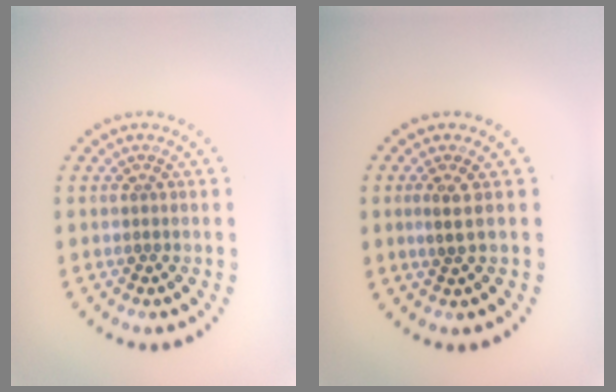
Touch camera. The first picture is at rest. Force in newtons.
{"total": 1.2, "press": 0.8, "slide": 0.8}